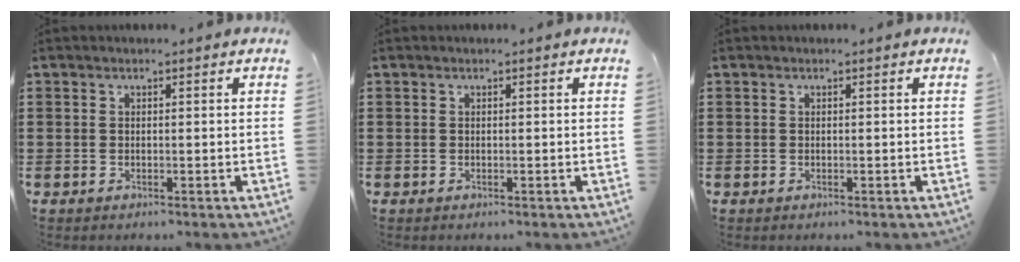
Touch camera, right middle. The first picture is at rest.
{"total": 0.0}
{"total": 0.0}